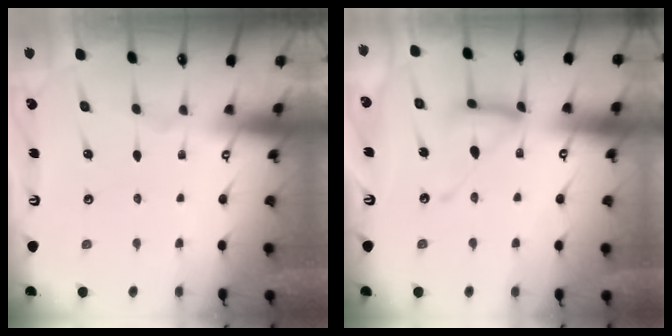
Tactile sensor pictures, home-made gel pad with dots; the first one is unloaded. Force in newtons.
{"total": 14.3, "press": 14.3, "slide": 1.5}